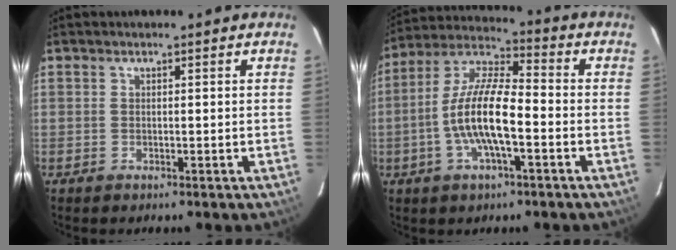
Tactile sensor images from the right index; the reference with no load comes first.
{"total": 12.9, "force": [-3.5, 3.5, 11.9], "torque": [-0.243, 0.002, -0.071]}